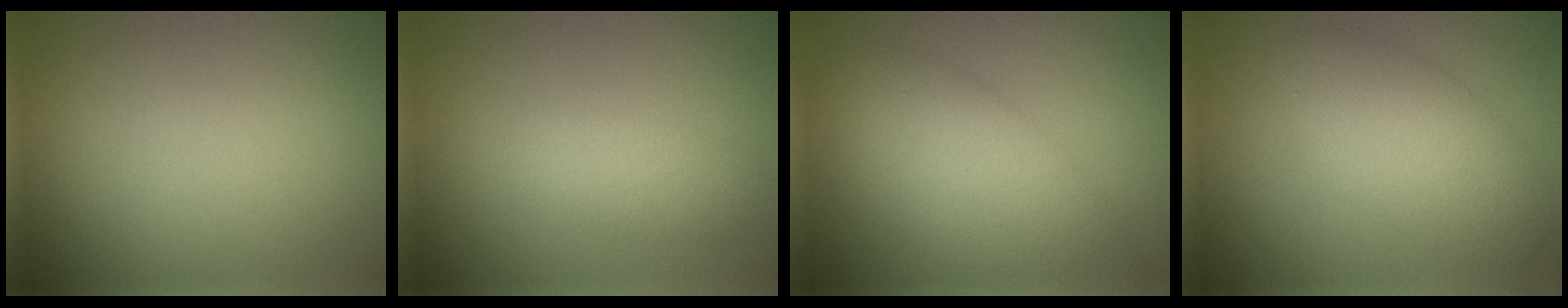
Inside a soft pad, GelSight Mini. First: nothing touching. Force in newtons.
{"total": 2.7, "press": 2.7, "slide": 0.0}
{"total": 8.0, "press": 8.0, "slide": 0.3}
{"total": 5.1, "press": 5.1, "slide": 0.3}